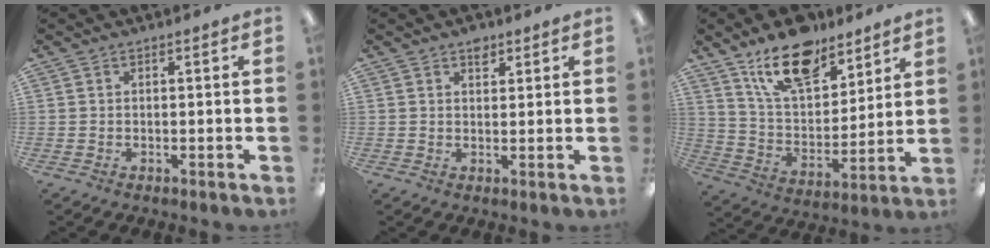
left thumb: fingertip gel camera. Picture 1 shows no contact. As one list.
[{"total": 3.0, "force": [2.0, 1.7, 1.4], "torque": [-0.005, -0.008, 0.032]}, {"total": 16.8, "force": [12.3, 7.9, 8.4], "torque": [-0.143, -0.062, 0.220]}]